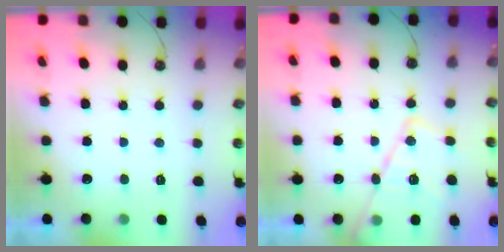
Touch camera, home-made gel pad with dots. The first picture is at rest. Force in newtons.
{"total": 15.5, "press": 15.4, "slide": 1.2}